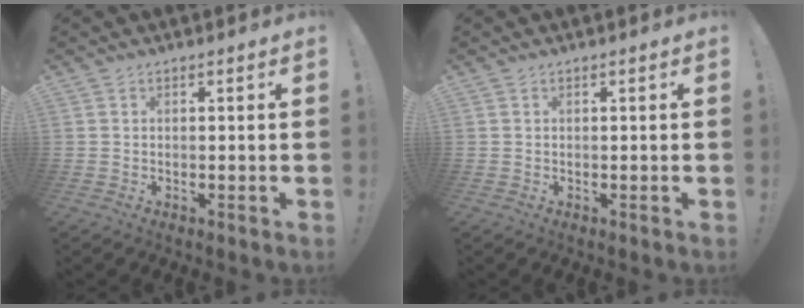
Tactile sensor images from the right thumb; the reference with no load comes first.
{"total": 0.0}